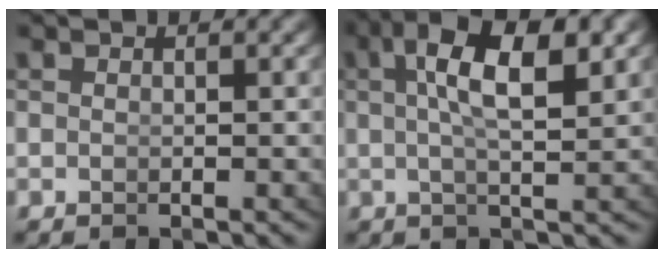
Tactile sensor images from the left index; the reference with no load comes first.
{"total": 8.0, "force": [2.6, 2.6, 7.1], "torque": [-0.109, 0.010, 0.038]}